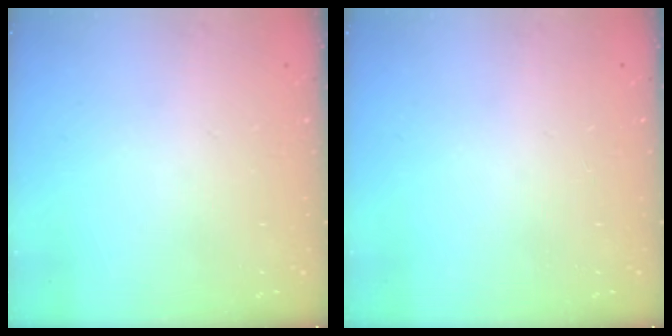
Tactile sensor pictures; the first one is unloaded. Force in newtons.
{"total": 0.0}